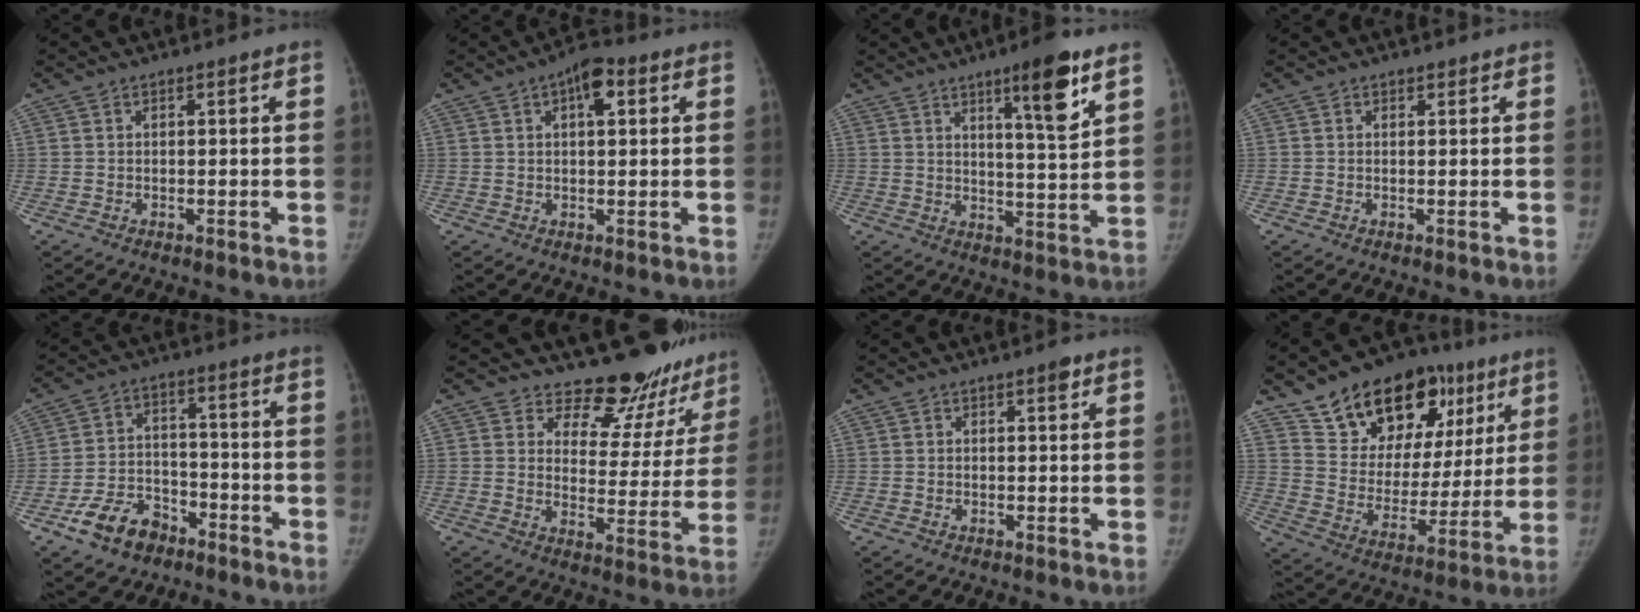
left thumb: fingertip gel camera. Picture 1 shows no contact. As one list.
[{"total": 5.9, "force": [2.3, 2.7, 4.7], "torque": [-0.057, 0.006, 0.027]}, {"total": 10.8, "force": [6.1, 1.6, 8.7], "torque": [-0.119, -0.037, 0.091]}, {"total": 0.5, "force": [0.4, 0.3, 0.2], "torque": [-0.001, -0.002, 0.003]}, {"total": 10.1, "force": [-6.3, 6.5, 4.5], "torque": [-0.060, 0.041, -0.109]}, {"total": 15.9, "force": [14.4, 6.3, 1.7], "torque": [0.041, -0.129, 0.169]}, {"total": 1.4, "force": [0.8, 0.3, 1.1], "torque": [-0.014, -0.002, 0.010]}, {"total": 23.9, "force": [13.6, 14.2, 13.7], "torque": [-0.158, -0.022, 0.221]}]